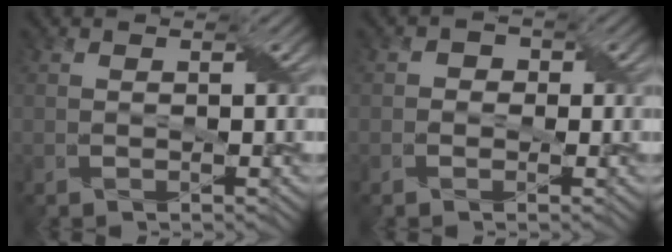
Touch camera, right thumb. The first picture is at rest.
{"total": 1.8, "force": [-0.1, 1.7, 0.3], "torque": [0.004, 0.007, -0.013]}